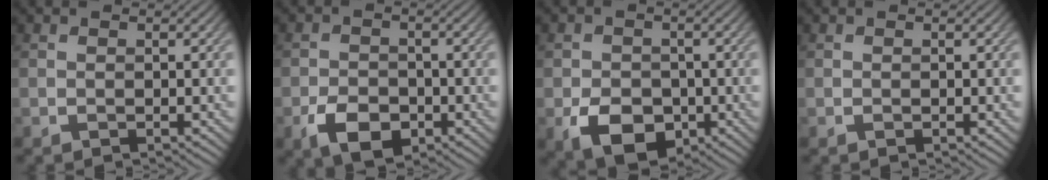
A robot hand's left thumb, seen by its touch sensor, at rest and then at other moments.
{"total": 5.3, "force": [-2.5, 3.4, 3.2], "torque": [-0.061, -0.011, -0.050]}
{"total": 6.5, "force": [-2.5, 4.8, 3.7], "torque": [-0.072, -0.015, -0.047]}
{"total": 0.0}